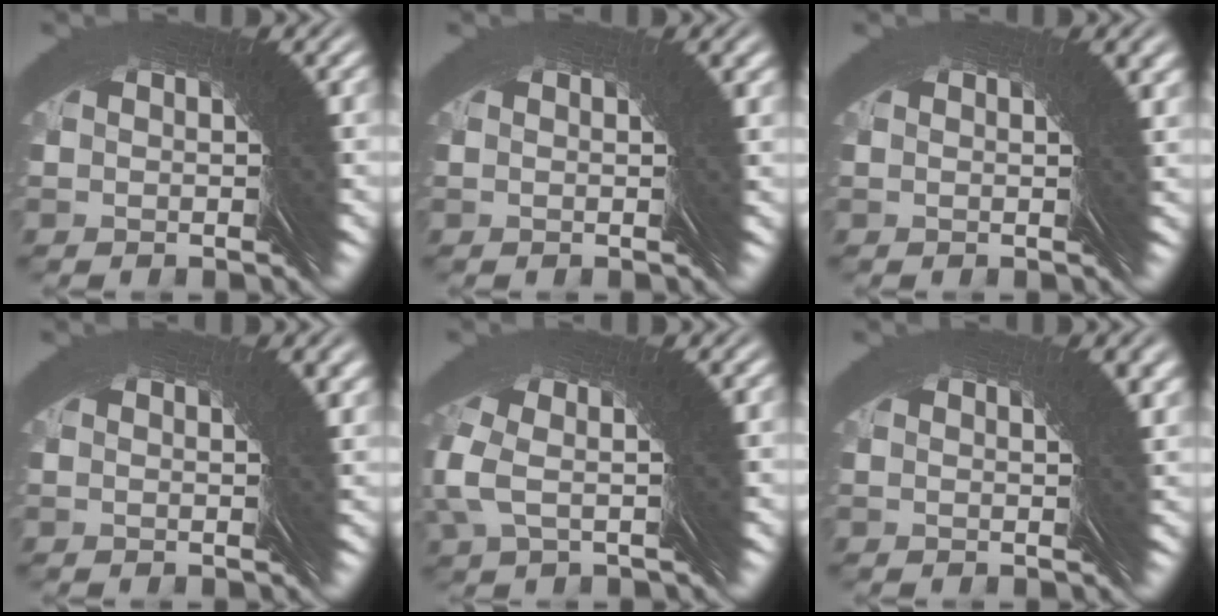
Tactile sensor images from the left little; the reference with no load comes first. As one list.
[{"total": 2.5, "force": [0.5, -2.1, -1.3], "torque": [0.031, 0.016, 0.006]}, {"total": 3.3, "force": [0.5, -2.8, -1.7], "torque": [0.036, 0.019, 0.005]}, {"total": 3.7, "force": [0.5, -3.2, -1.9], "torque": [0.041, 0.022, 0.005]}, {"total": 3.1, "force": [2.3, -2.1, 0.2], "torque": [0.010, 0.049, 0.020]}, {"total": 4.2, "force": [0.5, -3.6, -2.0], "torque": [0.043, 0.024, 0.004]}]